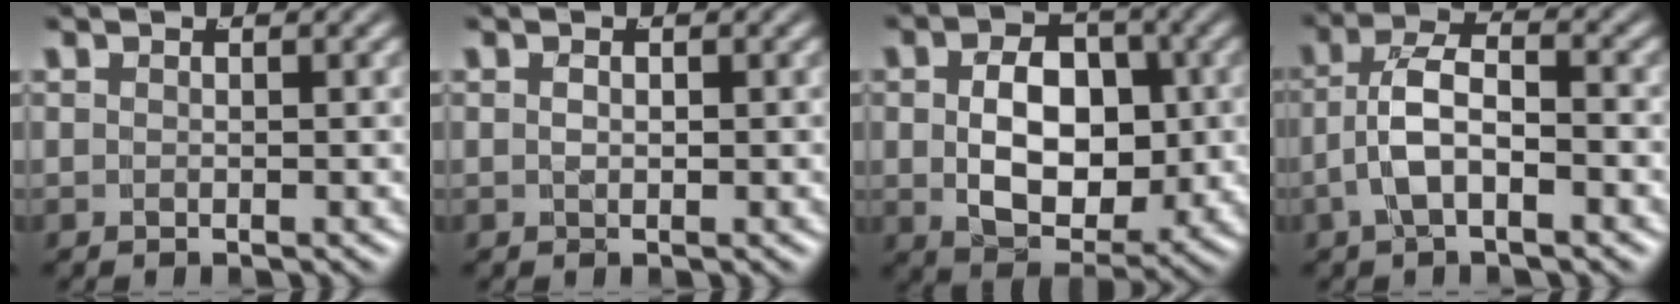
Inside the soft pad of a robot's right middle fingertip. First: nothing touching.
{"total": 0.7, "force": [-0.1, 0.3, 0.6], "torque": [-0.009, -0.006, 0.005]}
{"total": 7.9, "force": [-0.2, 5.0, 6.1], "torque": [-0.085, -0.020, 0.005]}
{"total": 5.1, "force": [-0.5, 3.0, 4.1], "torque": [-0.079, -0.003, -0.011]}